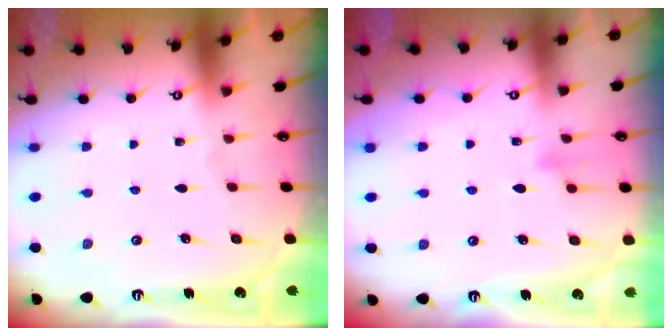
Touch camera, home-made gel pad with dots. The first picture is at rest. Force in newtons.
{"total": 8.3, "press": 8.3, "slide": 0.6}